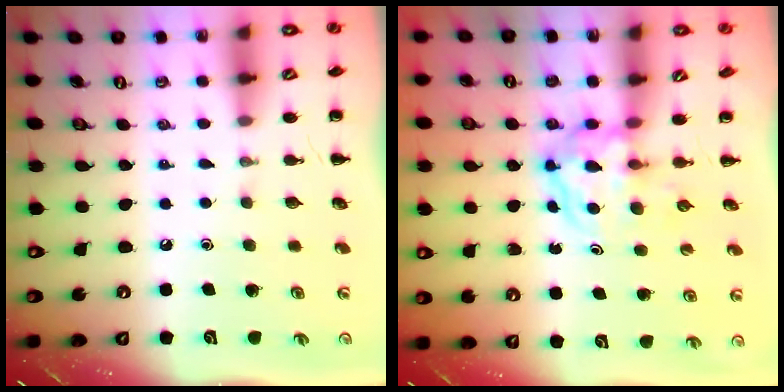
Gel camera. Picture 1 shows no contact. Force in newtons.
{"total": 3.8, "press": 3.8, "slide": 0.5}